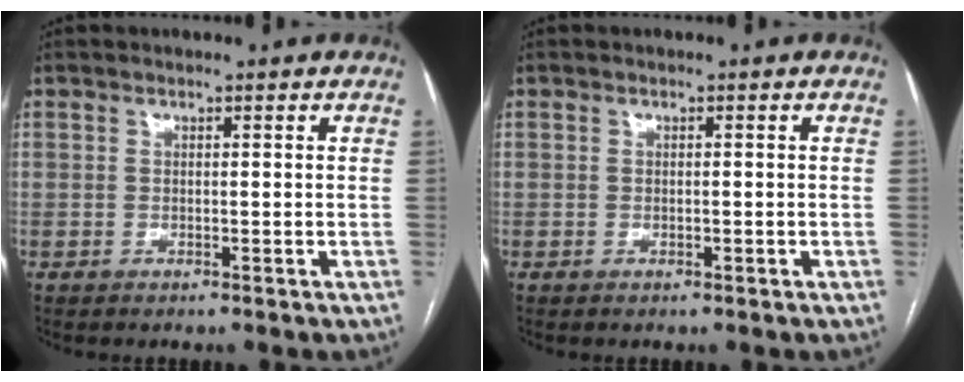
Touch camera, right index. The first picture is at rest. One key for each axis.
{"total": 0.6, "fx": -0.2, "fy": 0.2, "fz": 0.6, "tx": -0.013, "ty": -0.001, "tz": 0.000}